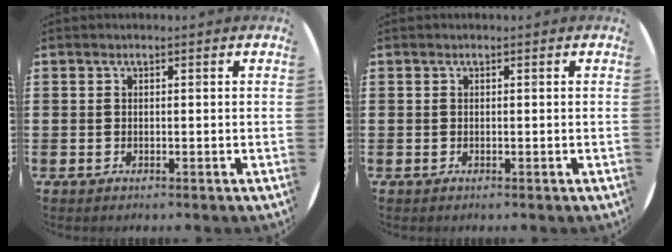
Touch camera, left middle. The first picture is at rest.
{"total": 0.0}